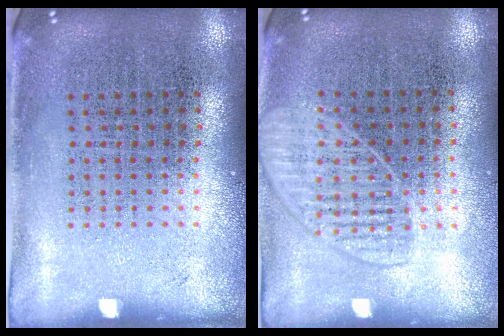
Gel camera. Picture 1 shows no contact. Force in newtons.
{"total": 1.3, "press": 1.2, "slide": 0.5}